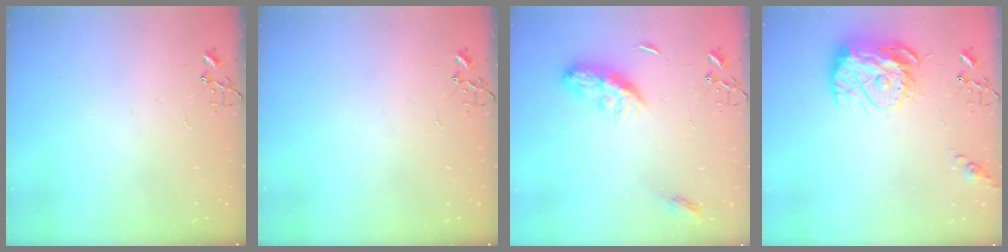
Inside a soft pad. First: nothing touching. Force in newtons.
{"total": 0.0}
{"total": 9.7, "press": 9.7, "slide": 0.1}
{"total": 14.4, "press": 14.4, "slide": 1.3}